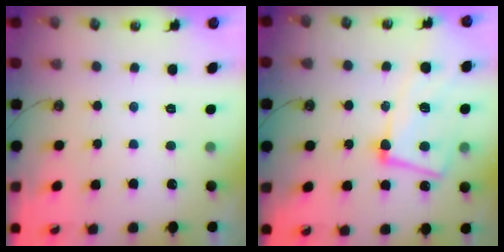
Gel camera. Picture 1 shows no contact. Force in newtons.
{"total": 13.7, "press": 13.5, "slide": 2.5}